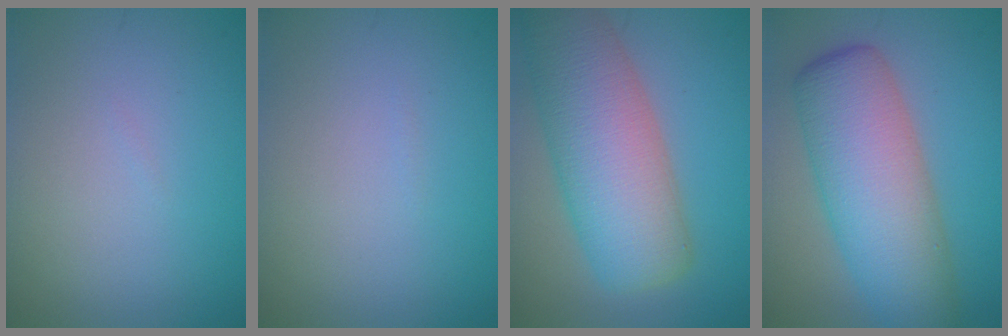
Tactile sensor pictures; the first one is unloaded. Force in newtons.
{"total": 0.0}
{"total": 10.6, "press": 10.6, "slide": 0.6}
{"total": 9.5, "press": 9.5, "slide": 0.2}